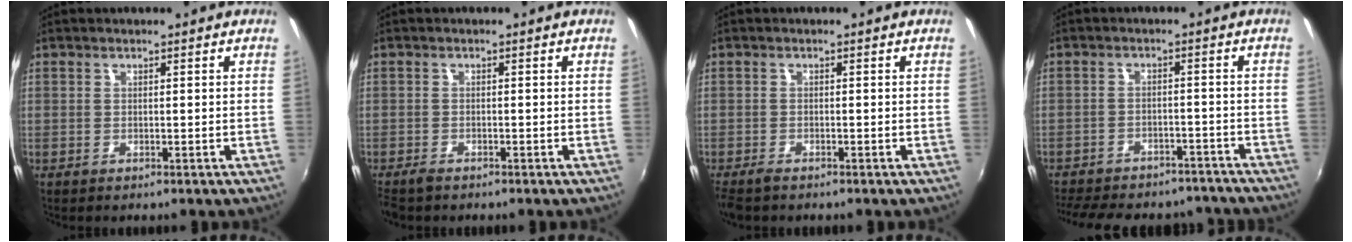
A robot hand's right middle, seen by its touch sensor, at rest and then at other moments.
{"total": 2.5, "force": [-2.1, 0.8, 1.0], "torque": [-0.028, -0.010, -0.042]}
{"total": 3.1, "force": [-2.5, 0.8, 1.5], "torque": [-0.036, -0.015, -0.047]}
{"total": 19.9, "force": [-17.0, 7.5, 6.9], "torque": [-0.162, 0.011, -0.217]}